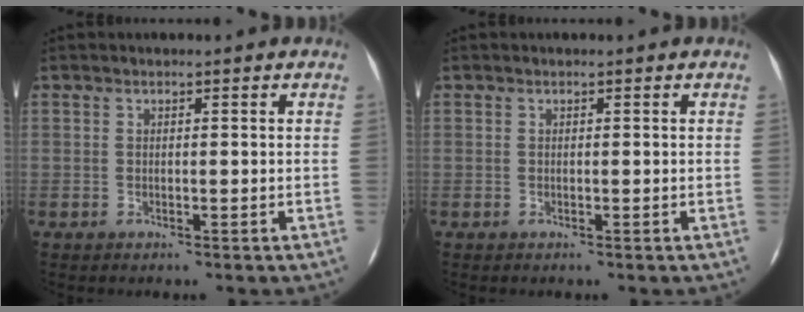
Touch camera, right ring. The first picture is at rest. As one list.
[{"total": 0.0}]